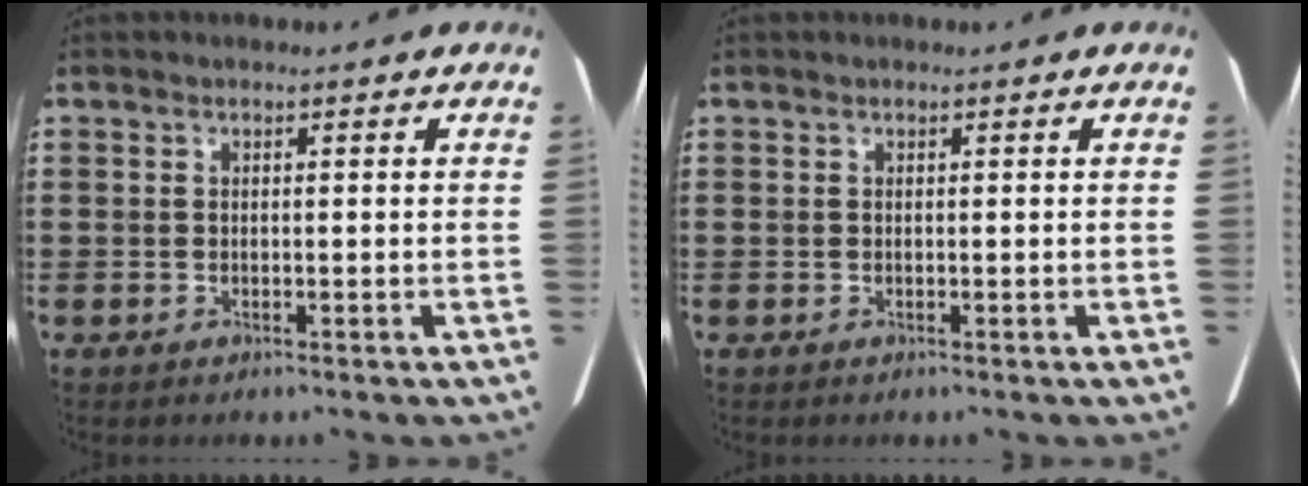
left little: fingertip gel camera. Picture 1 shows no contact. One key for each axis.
{"total": 0.0}